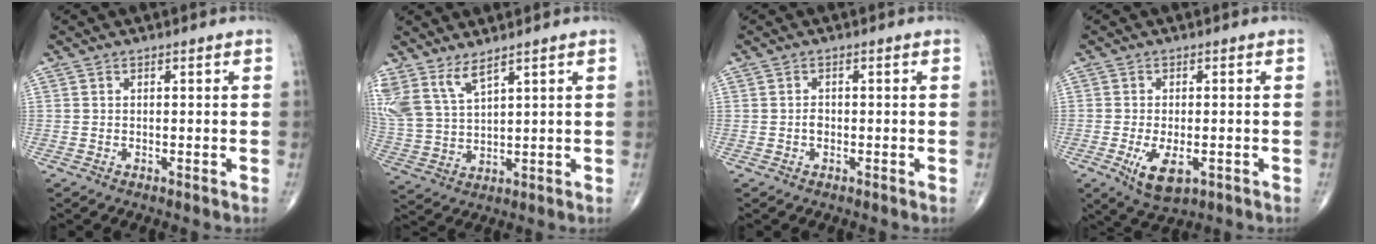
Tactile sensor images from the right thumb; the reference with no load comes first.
{"total": 8.5, "force": [5.9, 3.0, 5.3], "torque": [-0.119, -0.025, 0.138]}
{"total": 1.2, "force": [-0.4, 0.8, 0.8], "torque": [-0.009, 0.003, -0.009]}
{"total": 6.9, "force": [-2.3, 3.2, 5.6], "torque": [-0.099, -0.010, -0.030]}